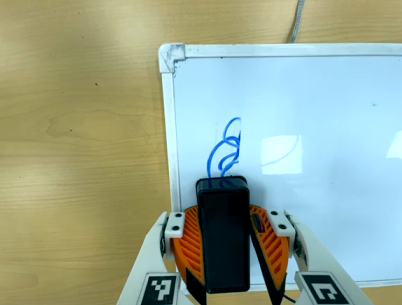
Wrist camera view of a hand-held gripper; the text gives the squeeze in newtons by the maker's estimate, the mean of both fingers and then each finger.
{"total": 15.2, "left": 17.6, "right": 12.9}